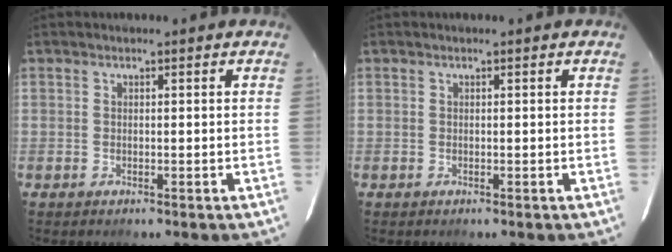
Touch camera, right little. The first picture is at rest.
{"total": 0.0}